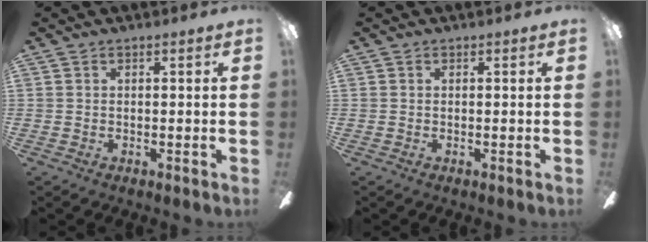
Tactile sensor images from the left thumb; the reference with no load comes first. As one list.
[{"total": 0.0}]